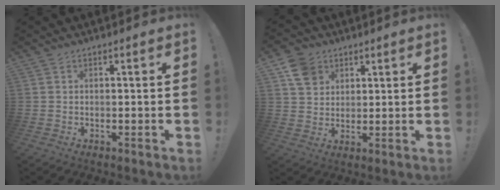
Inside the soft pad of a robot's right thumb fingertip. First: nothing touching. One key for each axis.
{"total": 8.5, "fx": 4.4, "fy": 6.6, "fz": 2.7, "tx": -0.038, "ty": -0.020, "tz": 0.090}